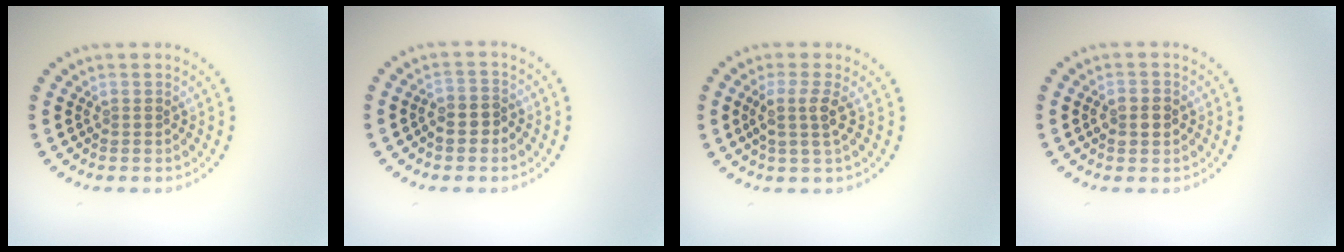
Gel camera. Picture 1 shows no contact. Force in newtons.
{"total": 1.6, "press": 1.4, "slide": 0.9}
{"total": 2.3, "press": 1.9, "slide": 1.3}
{"total": 2.6, "press": 2.6, "slide": 0.1}